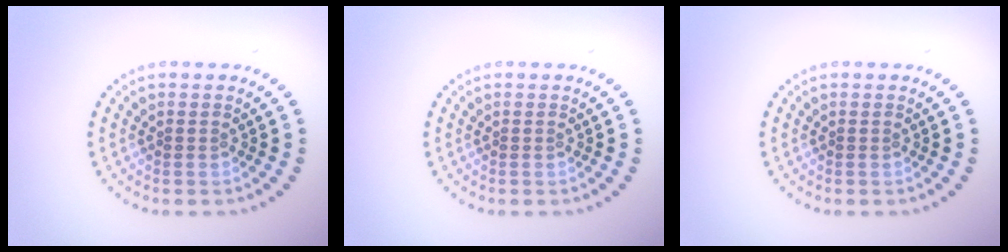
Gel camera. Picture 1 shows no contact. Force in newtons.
{"total": 0.0}
{"total": 0.0}